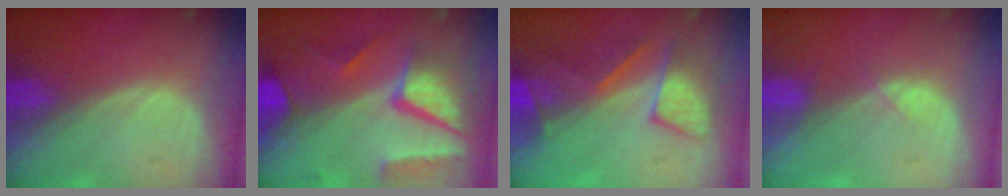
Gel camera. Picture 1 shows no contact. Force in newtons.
{"total": 10.4, "press": 8.8, "slide": 5.7}
{"total": 8.0, "press": 7.8, "slide": 1.8}
{"total": 1.9, "press": 1.7, "slide": 0.9}